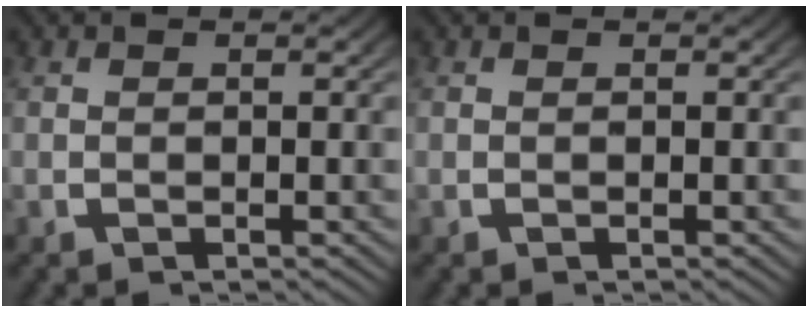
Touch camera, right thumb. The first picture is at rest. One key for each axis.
{"total": 0.0}